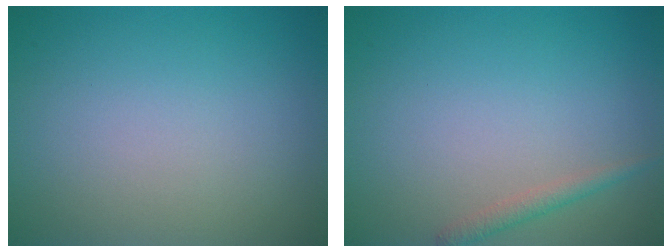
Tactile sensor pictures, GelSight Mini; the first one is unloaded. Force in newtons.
{"total": 1.3, "press": 1.3, "slide": 0.1}